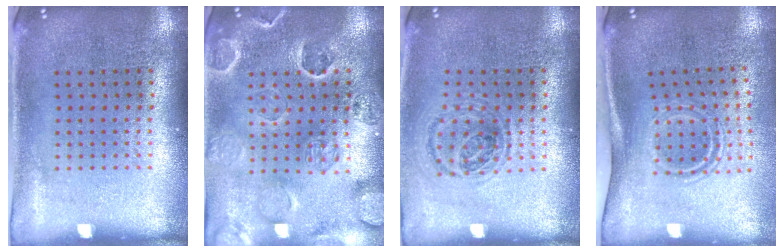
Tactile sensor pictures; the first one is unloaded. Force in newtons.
{"total": 2.7, "press": 2.6, "slide": 0.8}
{"total": 1.0, "press": 1.0, "slide": 0.2}
{"total": 1.9, "press": 1.1, "slide": 1.5}